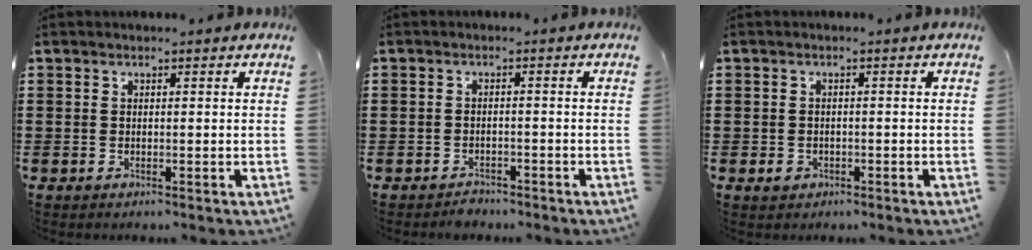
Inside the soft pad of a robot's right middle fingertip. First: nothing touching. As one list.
[{"total": 2.0, "force": [-1.9, 0.7, -0.1], "torque": [-0.002, 0.001, -0.043]}, {"total": 1.6, "force": [-0.9, 1.2, 0.6], "torque": [-0.014, -0.001, -0.019]}]